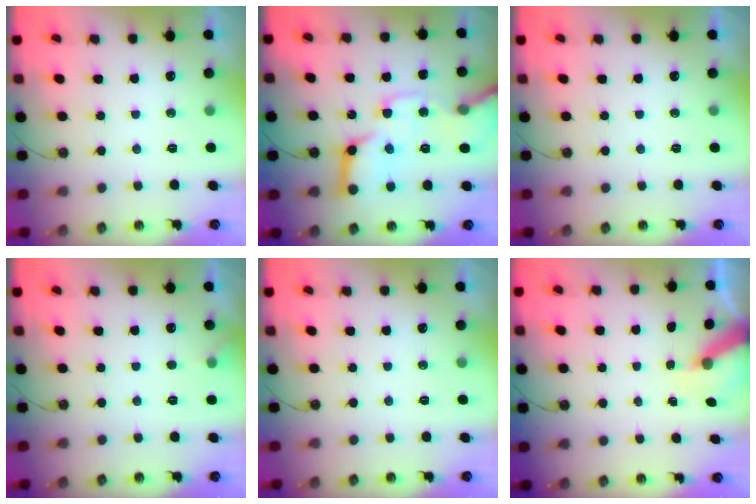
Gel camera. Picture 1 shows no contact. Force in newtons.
{"total": 20.4, "press": 20.2, "slide": 2.7}
{"total": 0.0}
{"total": 3.2, "press": 3.2, "slide": 0.5}
{"total": 0.0}
{"total": 6.9, "press": 6.9, "slide": 0.2}